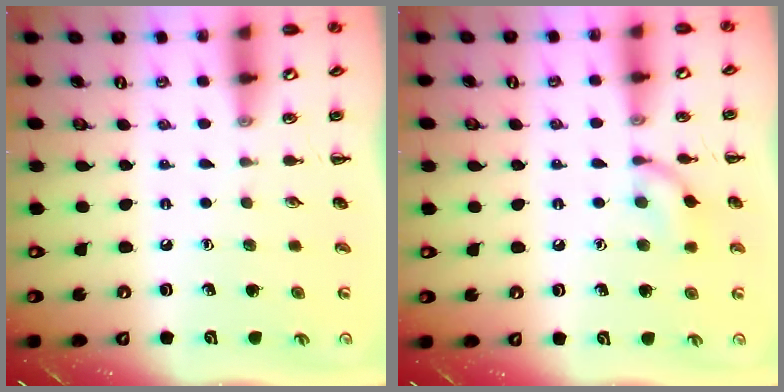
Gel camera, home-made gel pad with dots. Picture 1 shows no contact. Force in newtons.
{"total": 8.3, "press": 8.2, "slide": 0.7}